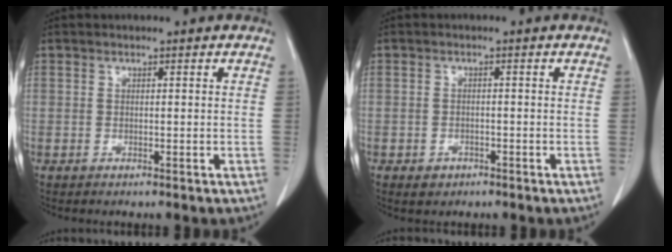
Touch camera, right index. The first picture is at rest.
{"total": 1.9, "force": [-1.1, 1.5, 0.6], "torque": [-0.008, 0.004, -0.009]}